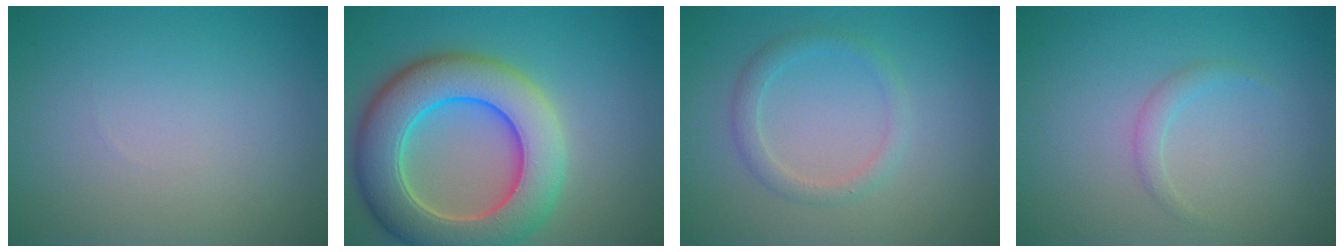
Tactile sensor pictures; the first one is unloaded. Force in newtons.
{"total": 10.2, "press": 10.2, "slide": 0.7}
{"total": 1.9, "press": 1.9, "slide": 0.1}
{"total": 1.1, "press": 1.1, "slide": 0.1}